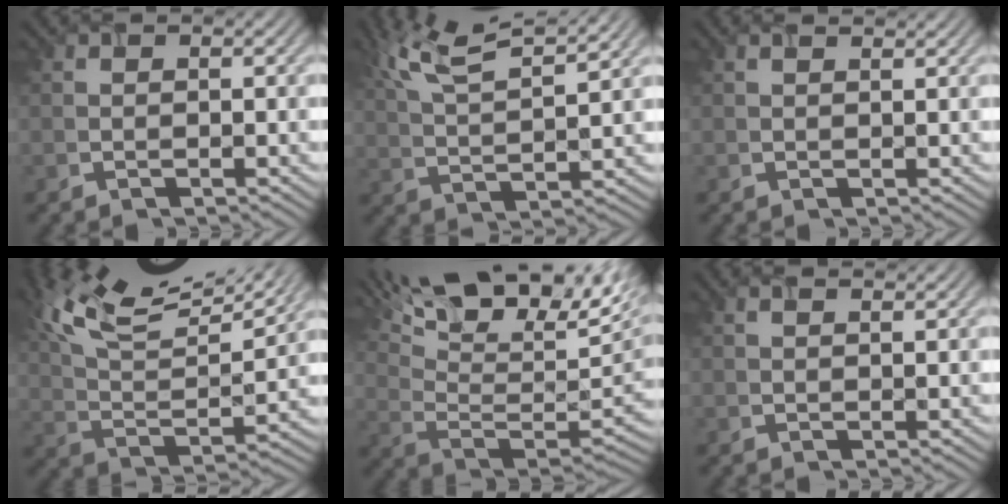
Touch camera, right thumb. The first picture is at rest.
{"total": 10.5, "force": [7.3, 2.7, 7.1], "torque": [-0.156, 0.012, 0.118]}
{"total": 0.7, "force": [0.6, 0.1, 0.4], "torque": [-0.002, 0.003, 0.008]}
{"total": 15.1, "force": [10.0, 5.4, 10.0], "torque": [-0.233, 0.028, 0.145]}
{"total": 17.8, "force": [8.7, 6.8, 13.9], "torque": [-0.237, 0.030, 0.128]}
{"total": 1.1, "force": [0.8, 0.1, 0.6], "torque": [-0.005, 0.003, 0.012]}